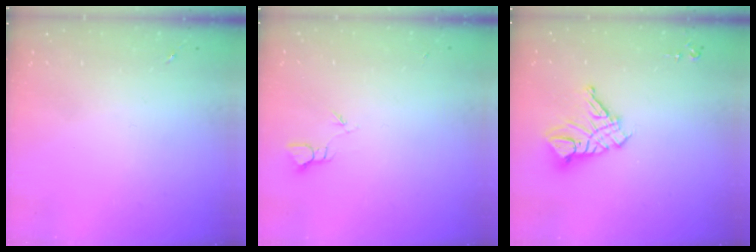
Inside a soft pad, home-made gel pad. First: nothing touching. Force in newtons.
{"total": 2.4, "press": 2.4, "slide": 0.2}
{"total": 12.6, "press": 12.5, "slide": 1.3}